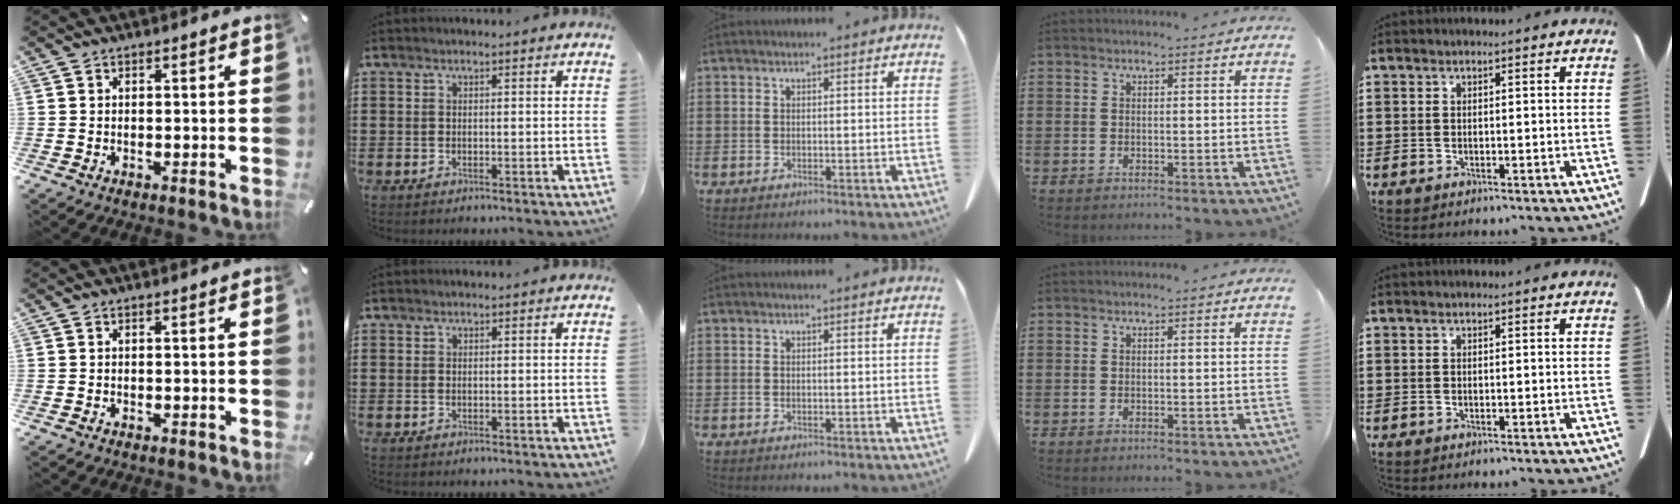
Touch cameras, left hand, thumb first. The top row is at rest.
{}